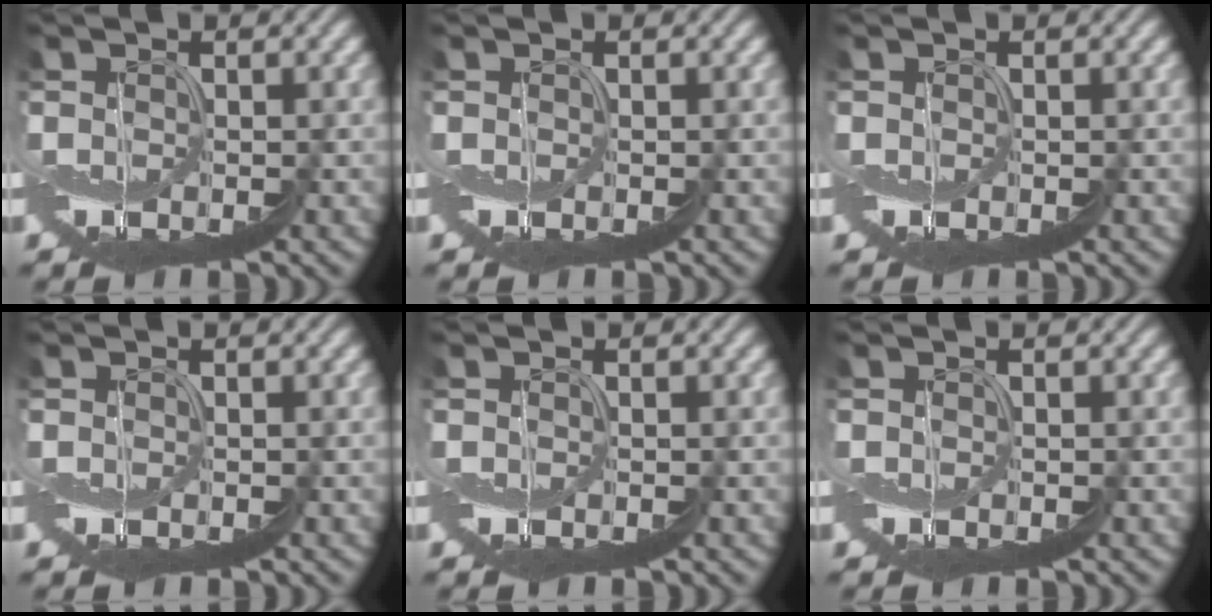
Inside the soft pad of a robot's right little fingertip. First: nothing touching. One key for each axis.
{"total": 0.0}
{"total": 0.0}
{"total": 0.0}
{"total": 0.0}
{"total": 0.0}